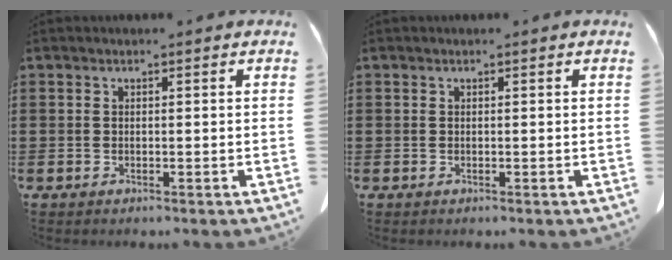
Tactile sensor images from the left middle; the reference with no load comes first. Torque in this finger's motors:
{"motor_torque": [-0.34, 0.40, 0.00, 0.00]}